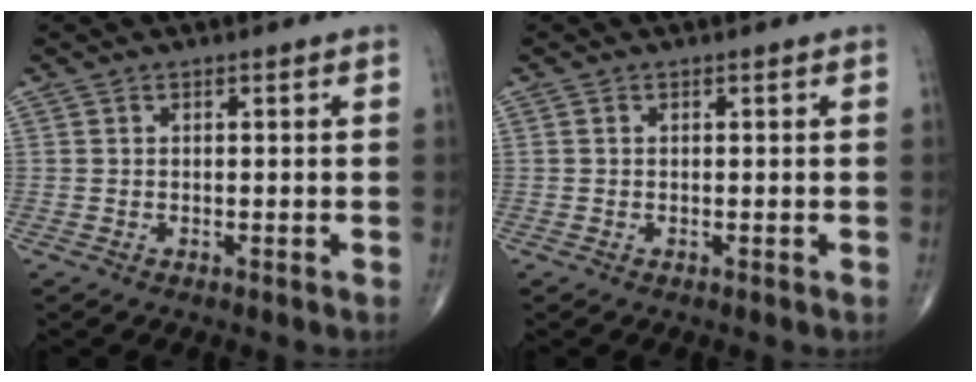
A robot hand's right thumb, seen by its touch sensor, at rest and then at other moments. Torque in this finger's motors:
{"motor_torque": [-0.32, -0.05, -0.25, -0.12, 0.03]}